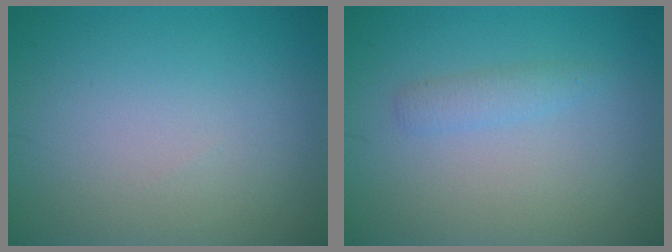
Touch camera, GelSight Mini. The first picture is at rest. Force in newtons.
{"total": 1.4, "press": 1.4, "slide": 0.1}